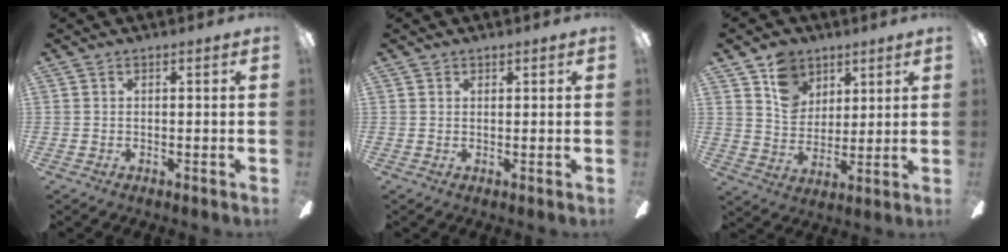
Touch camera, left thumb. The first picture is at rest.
{"total": 1.0, "force": [0.8, 0.5, -0.4], "torque": [0.007, -0.001, 0.016]}
{"total": 10.4, "force": [6.4, 7.8, 2.4], "torque": [-0.045, -0.027, 0.124]}